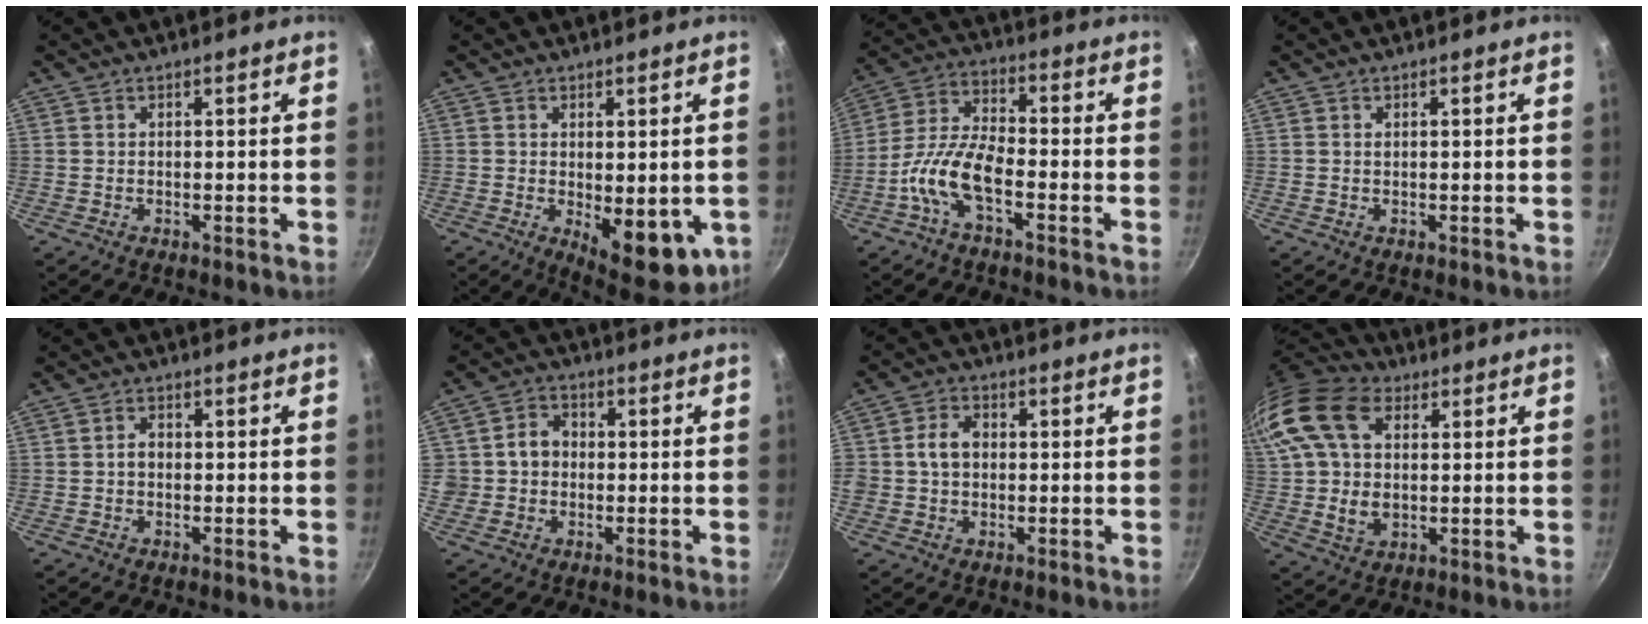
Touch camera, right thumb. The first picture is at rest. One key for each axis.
{"total": 12.9, "fx": -2.4, "fy": 5.5, "fz": 11.4, "tx": -0.120, "ty": -0.018, "tz": -0.019}
{"total": 9.9, "fx": -4.5, "fy": 3.9, "fz": 7.9, "tx": -0.163, "ty": 0.035, "tz": -0.100}
{"total": 0.0}
{"total": 2.1, "fx": -0.1, "fy": 1.5, "fz": 1.4, "tx": -0.018, "ty": 0.009, "tz": -0.003}
{"total": 5.6, "fx": -0.3, "fy": 5.1, "fz": 2.4, "tx": -0.007, "ty": 0.014, "tz": -0.014}
{"total": 5.3, "fx": 0.1, "fy": 4.4, "fz": 3.1, "tx": -0.034, "ty": 0.012, "tz": -0.006}
{"total": 21.8, "fx": 6.2, "fy": 14.6, "fz": 15.0, "tx": -0.305, "ty": 0.012, "tz": 0.103}